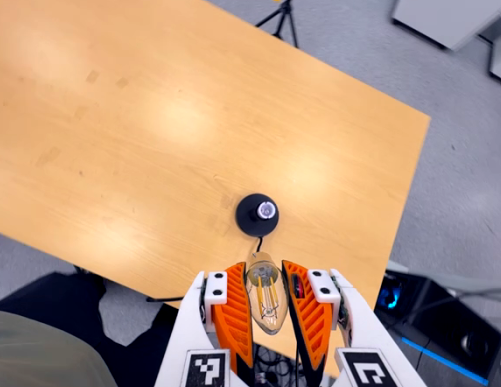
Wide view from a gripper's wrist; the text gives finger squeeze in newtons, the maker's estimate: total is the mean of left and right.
{"total": 19.8, "left": 21.0, "right": 18.7}